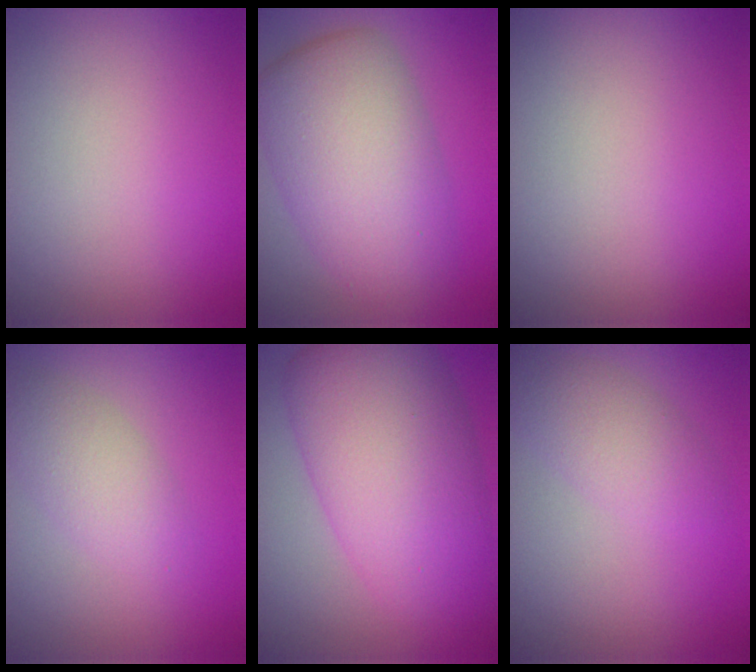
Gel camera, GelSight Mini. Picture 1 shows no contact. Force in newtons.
{"total": 9.0, "press": 9.0, "slide": 0.1}
{"total": 0.0}
{"total": 2.9, "press": 2.8, "slide": 0.3}
{"total": 10.7, "press": 10.7, "slide": 0.3}
{"total": 2.9, "press": 2.9, "slide": 0.2}